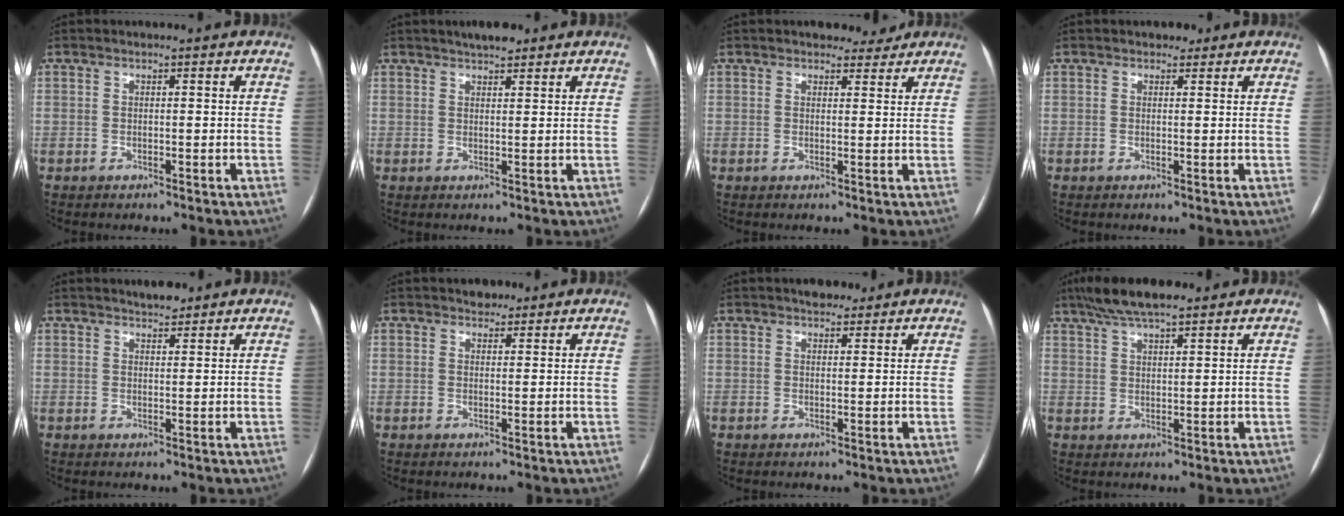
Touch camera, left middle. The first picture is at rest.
{"total": 3.4, "force": [2.7, 1.0, 1.8], "torque": [-0.031, 0.011, 0.043]}
{"total": 2.8, "force": [2.5, 1.3, 0.4], "torque": [-0.004, 0.000, 0.030]}
{"total": 1.5, "force": [1.0, 1.0, 0.4], "torque": [-0.006, 0.002, 0.011]}
{"total": 2.6, "force": [2.3, 0.8, 0.9], "torque": [-0.018, 0.004, 0.036]}
{"total": 2.0, "force": [1.5, 1.2, 0.4], "torque": [-0.008, 0.004, 0.021]}
{"total": 2.7, "force": [2.2, 1.3, 0.9], "torque": [-0.016, 0.006, 0.031]}
{"total": 8.1, "force": [6.3, 1.5, 4.9], "torque": [-0.086, 0.030, 0.108]}